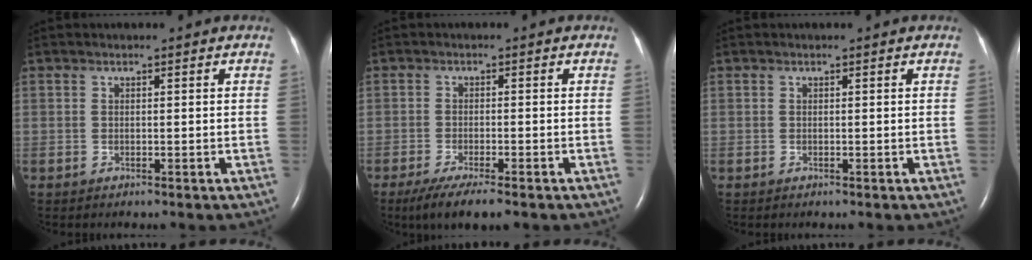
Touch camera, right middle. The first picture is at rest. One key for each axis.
{"total": 6.9, "fx": -4.9, "fy": 1.0, "fz": 4.7, "tx": -0.080, "ty": -0.018, "tz": -0.074}
{"total": 0.0}